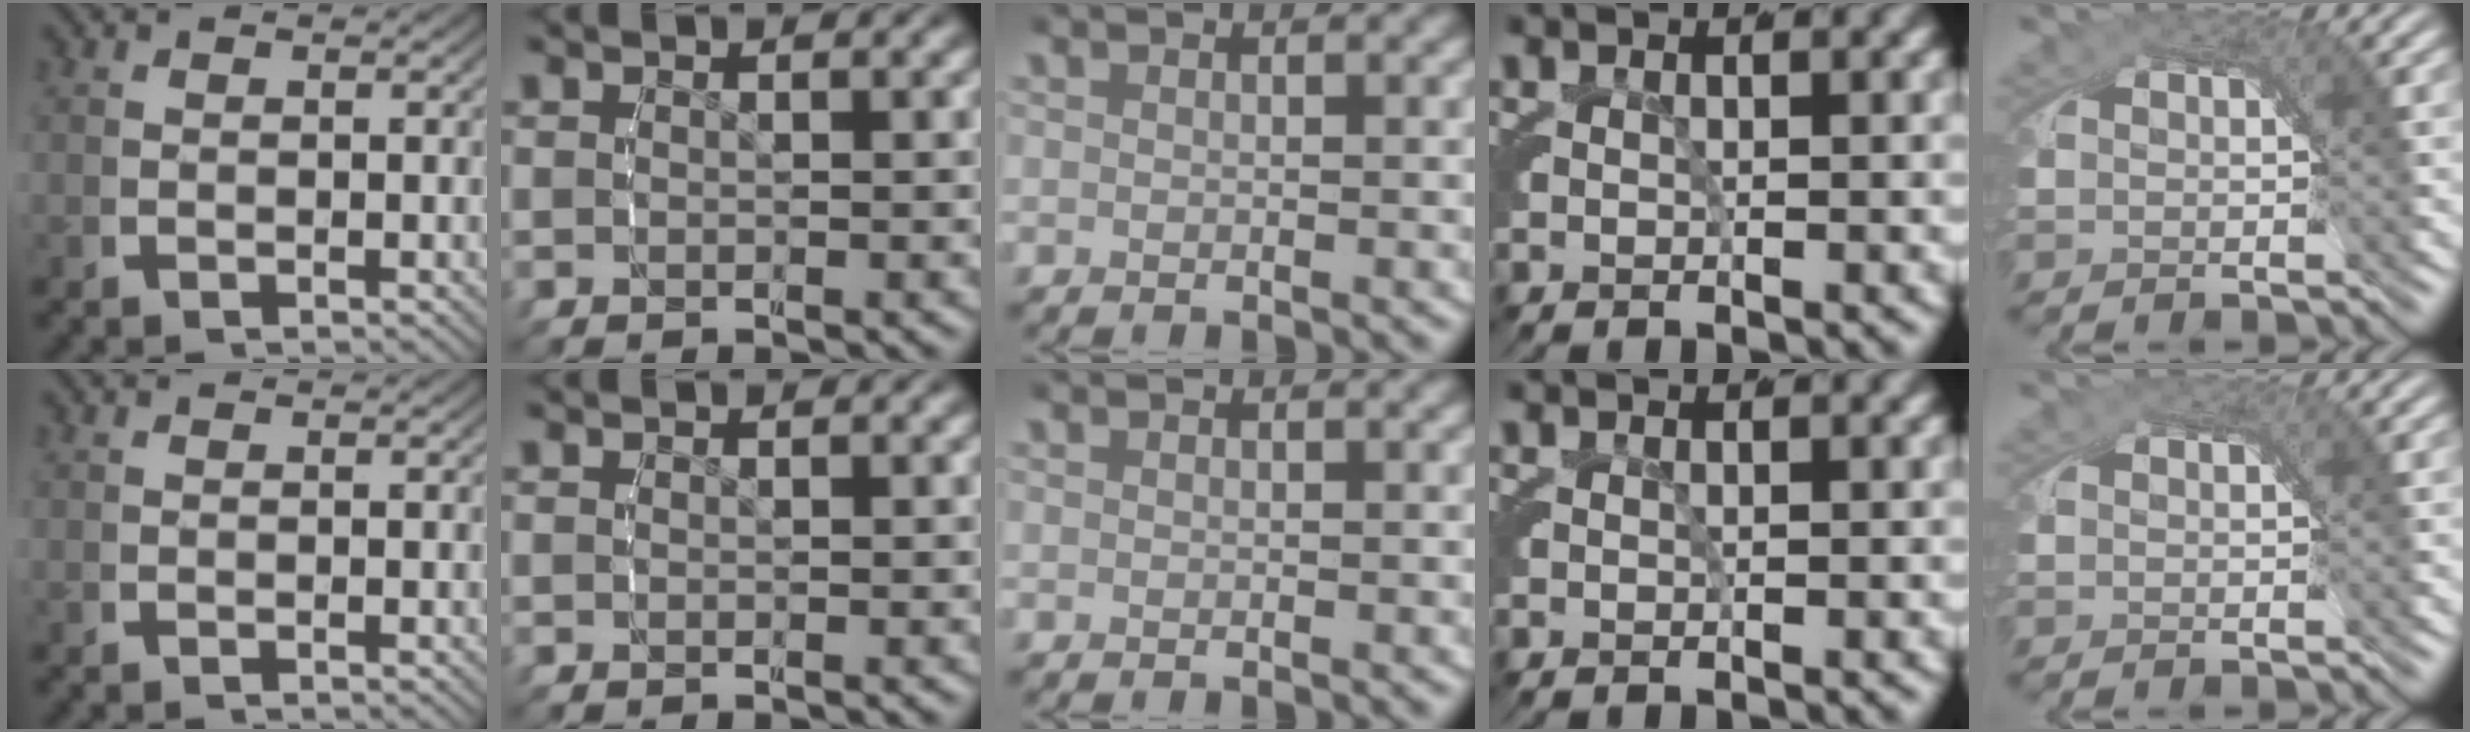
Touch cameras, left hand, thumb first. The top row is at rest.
{}